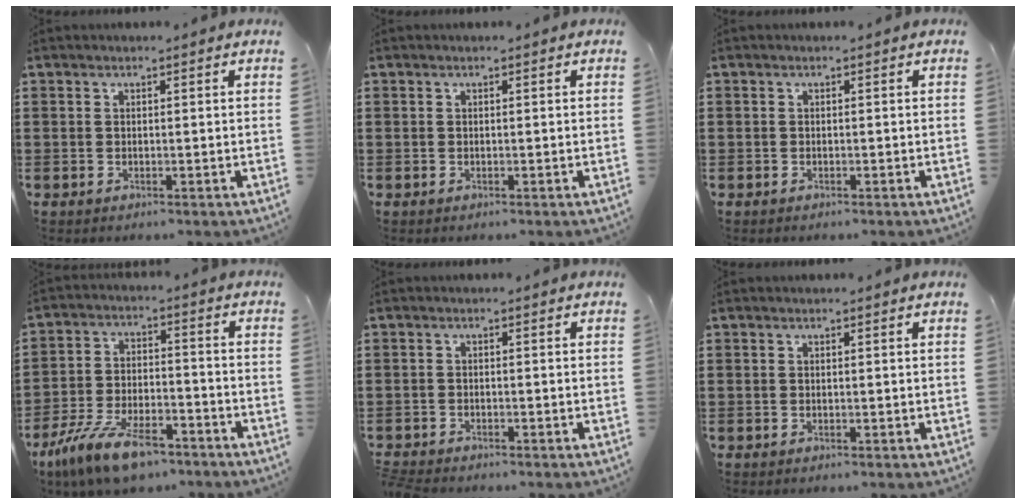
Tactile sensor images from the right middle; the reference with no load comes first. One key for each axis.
{"total": 0.0}
{"total": 0.5, "fx": -0.3, "fy": 0.4, "fz": 0.0, "tx": 0.001, "ty": 0.005, "tz": -0.008}
{"total": 10.6, "fx": -8.2, "fy": 2.8, "fz": 6.2, "tx": -0.135, "ty": 0.014, "tz": -0.159}
{"total": 1.5, "fx": -1.5, "fy": 0.1, "fz": 0.1, "tx": -0.015, "ty": -0.004, "tz": -0.032}
{"total": 0.0}